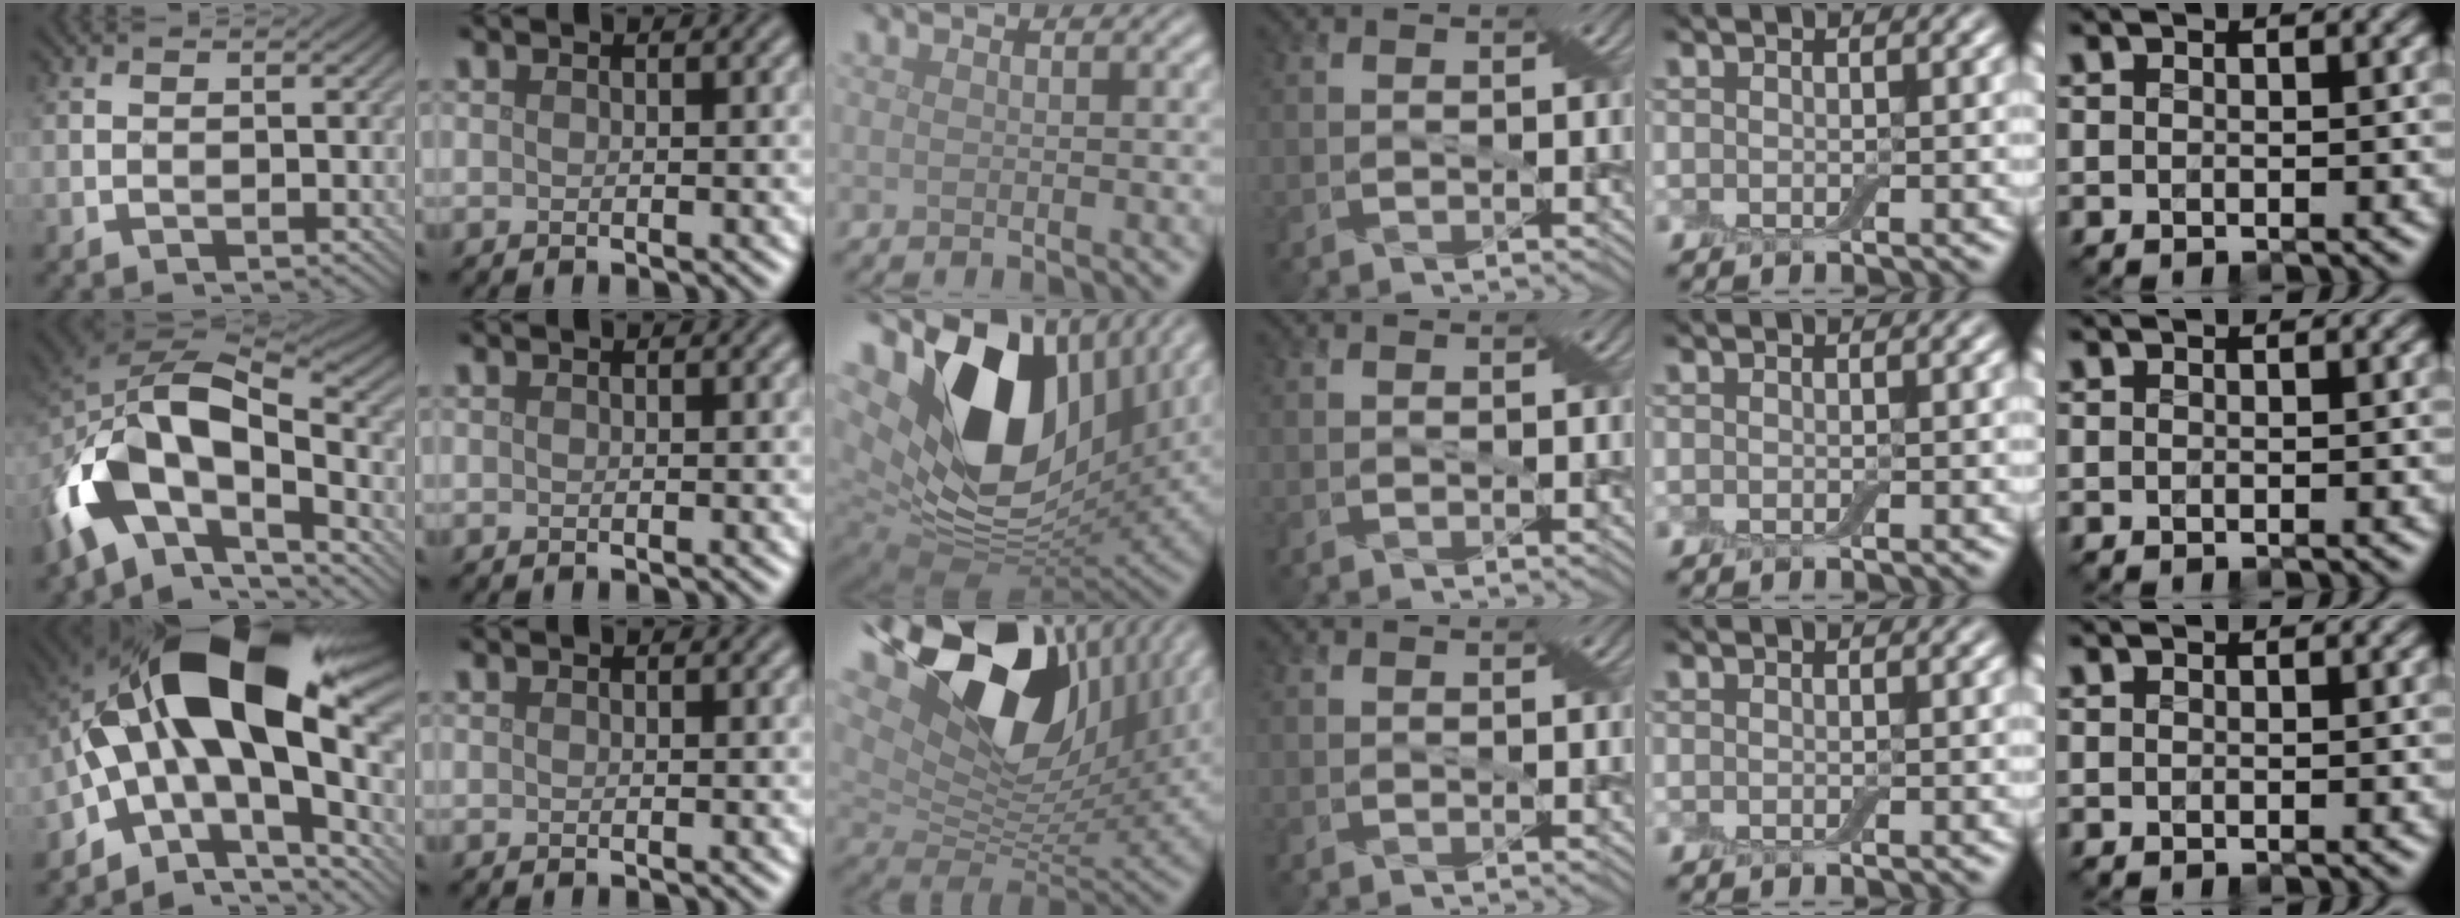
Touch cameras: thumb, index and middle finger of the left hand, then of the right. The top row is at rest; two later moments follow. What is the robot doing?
{"motion": "cut", "object": "aluminum foil"}